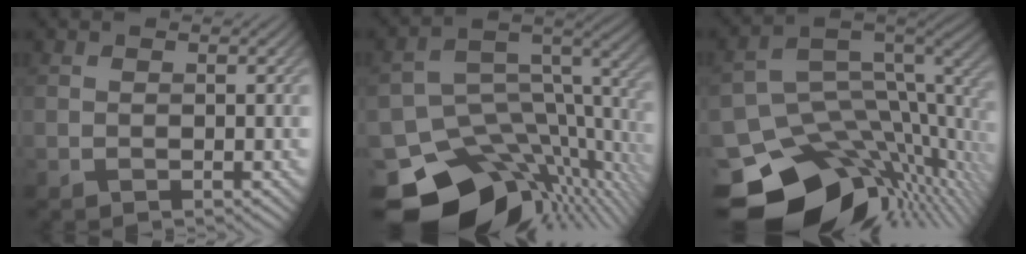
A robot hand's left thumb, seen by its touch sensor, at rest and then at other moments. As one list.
[{"total": 14.8, "force": [-8.6, 8.7, 8.4], "torque": [-0.166, -0.039, -0.120]}, {"total": 15.4, "force": [-7.7, 9.0, 9.8], "torque": [-0.187, -0.041, -0.110]}]